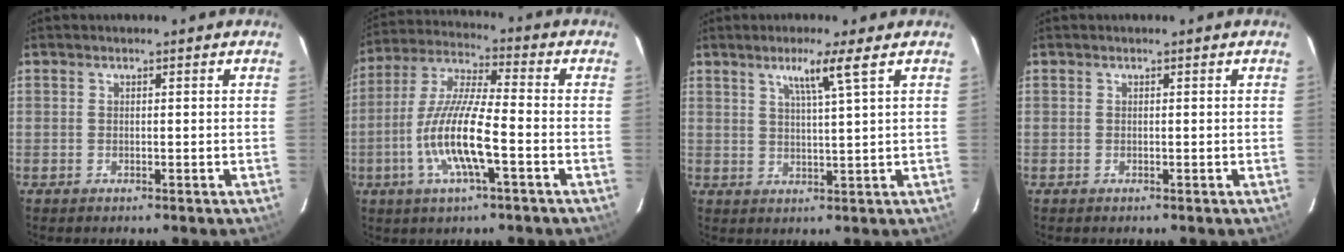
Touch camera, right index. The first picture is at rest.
{"total": 13.1, "force": [-4.2, 2.0, 12.2], "torque": [-0.252, -0.006, -0.085]}
{"total": 5.0, "force": [2.9, -1.0, 3.9], "torque": [-0.071, -0.004, 0.051]}
{"total": 0.0}